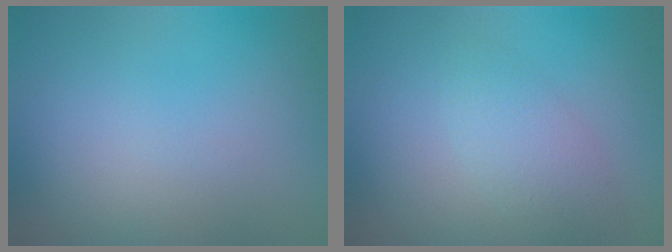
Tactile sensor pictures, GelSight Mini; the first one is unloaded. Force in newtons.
{"total": 2.7, "press": 2.7, "slide": 0.1}